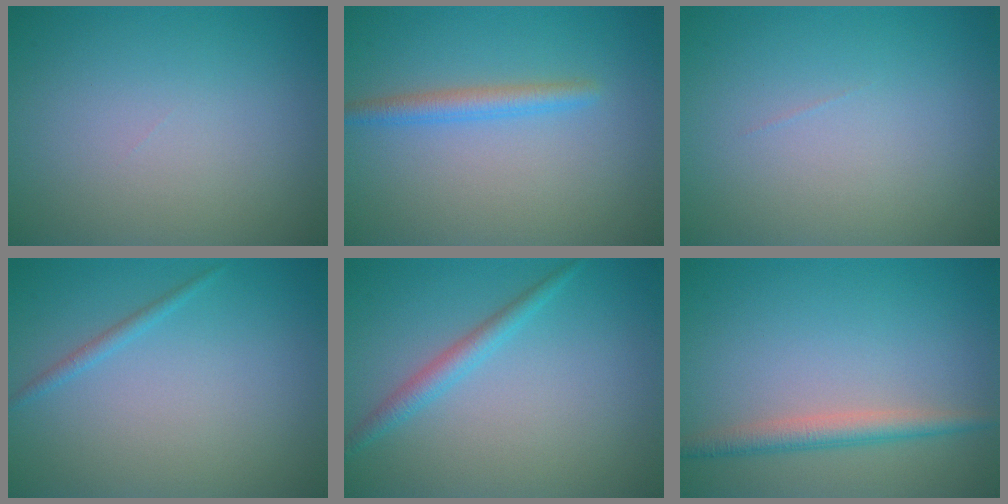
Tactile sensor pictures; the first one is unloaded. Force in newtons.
{"total": 2.2, "press": 2.1, "slide": 0.1}
{"total": 0.0}
{"total": 0.9, "press": 0.9, "slide": 0.2}
{"total": 1.9, "press": 1.9, "slide": 0.1}
{"total": 2.6, "press": 2.6, "slide": 0.1}